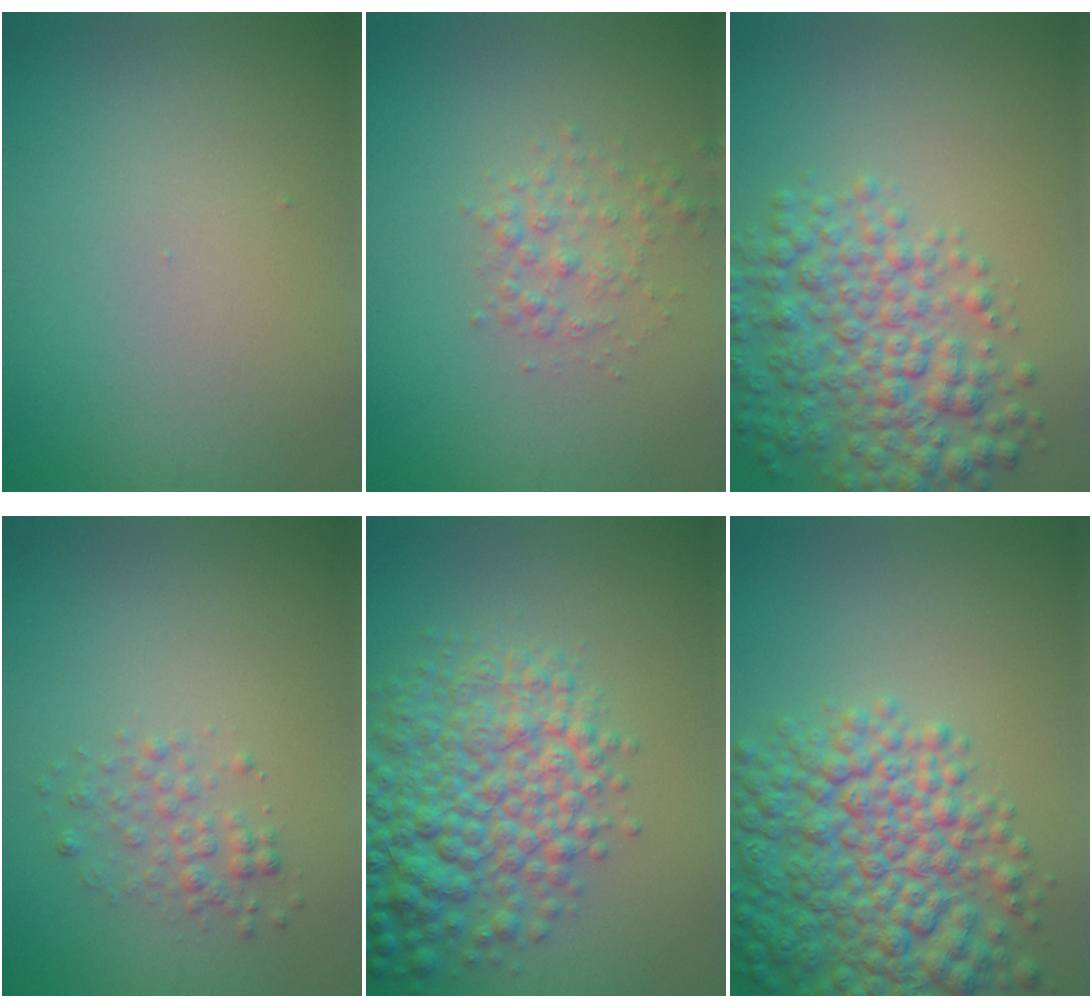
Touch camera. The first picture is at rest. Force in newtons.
{"total": 1.9, "press": 1.9, "slide": 0.1}
{"total": 6.4, "press": 6.4, "slide": 0.1}
{"total": 1.8, "press": 1.8, "slide": 0.1}
{"total": 8.2, "press": 8.2, "slide": 0.3}
{"total": 8.9, "press": 8.9, "slide": 0.3}